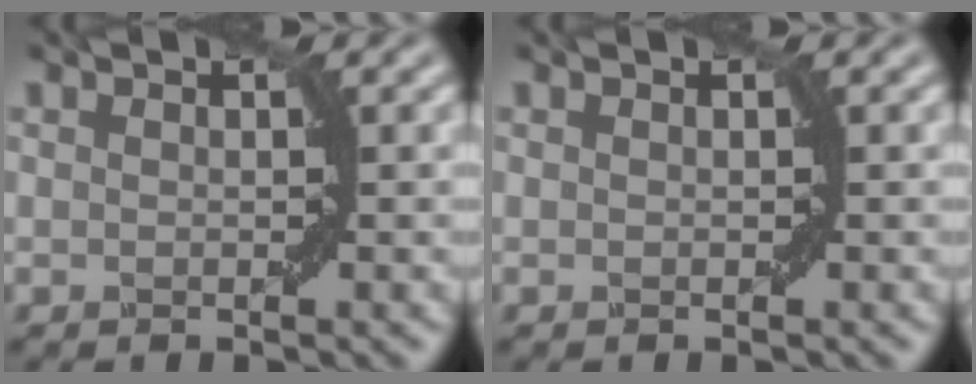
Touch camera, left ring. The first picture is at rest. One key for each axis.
{"total": 0.0}